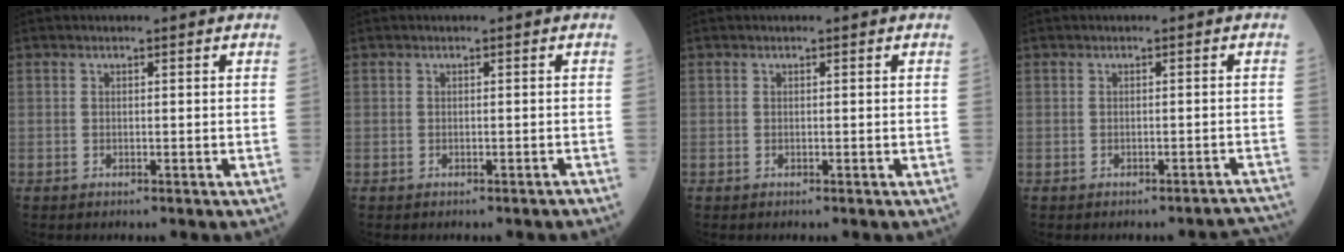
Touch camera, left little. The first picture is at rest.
{"total": 0.7, "force": [-0.6, 0.1, 0.2], "torque": [-0.006, -0.001, -0.007]}
{"total": 0.0}
{"total": 3.6, "force": [-3.6, 0.6, 0.2], "torque": [0.014, 0.007, -0.035]}